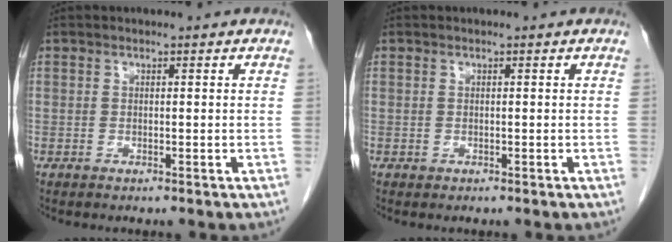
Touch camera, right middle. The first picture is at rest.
{"total": 0.0}